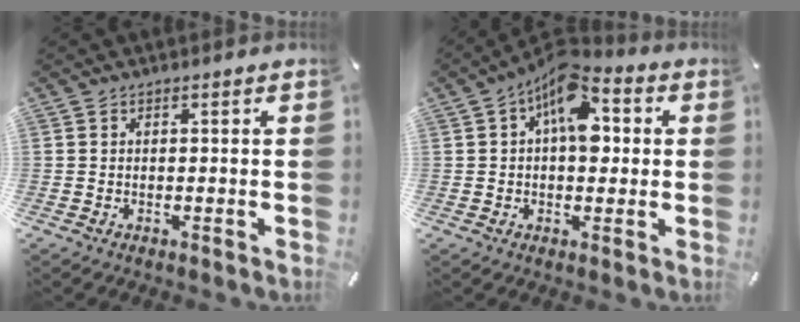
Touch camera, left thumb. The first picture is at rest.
{"total": 11.1, "force": [3.5, 6.5, 8.3], "torque": [-0.109, -0.017, 0.061]}